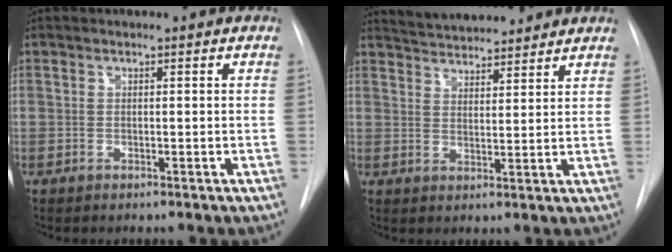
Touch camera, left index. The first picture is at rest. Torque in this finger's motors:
{"motor_torque": [0.02, -0.50, 0.21, 0.04]}